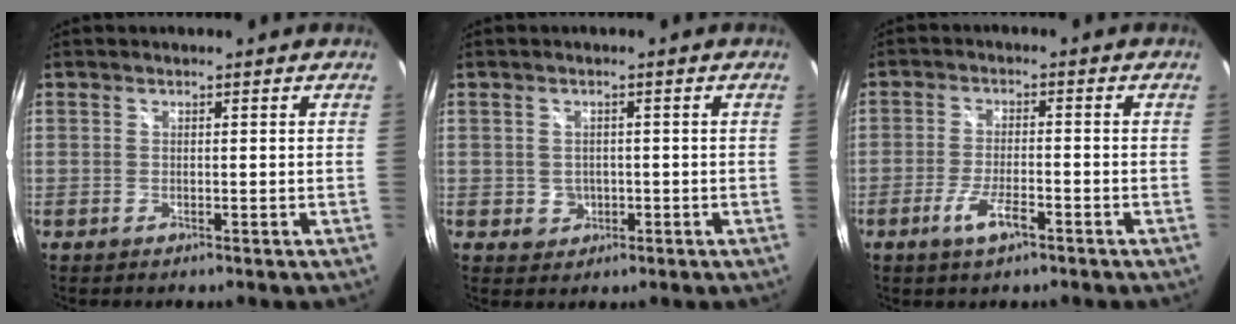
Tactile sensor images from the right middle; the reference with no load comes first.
{"total": 3.0, "force": [-0.5, 2.9, 0.8], "torque": [-0.016, 0.001, -0.002]}
{"total": 5.1, "force": [-2.9, 1.2, 3.9], "torque": [-0.087, -0.007, -0.056]}